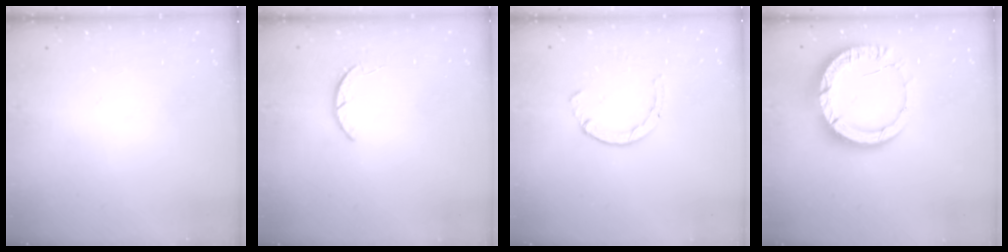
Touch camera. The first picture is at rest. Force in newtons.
{"total": 1.9, "press": 1.9, "slide": 0.3}
{"total": 2.1, "press": 2.1, "slide": 0.5}
{"total": 13.5, "press": 13.4, "slide": 1.5}